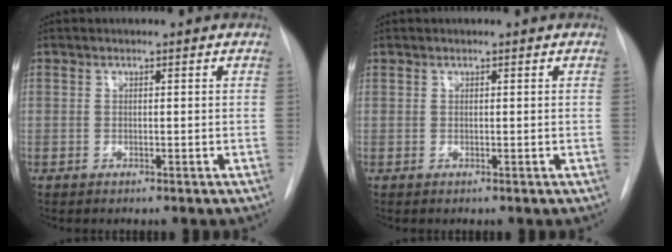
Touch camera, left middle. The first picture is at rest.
{"total": 0.0}